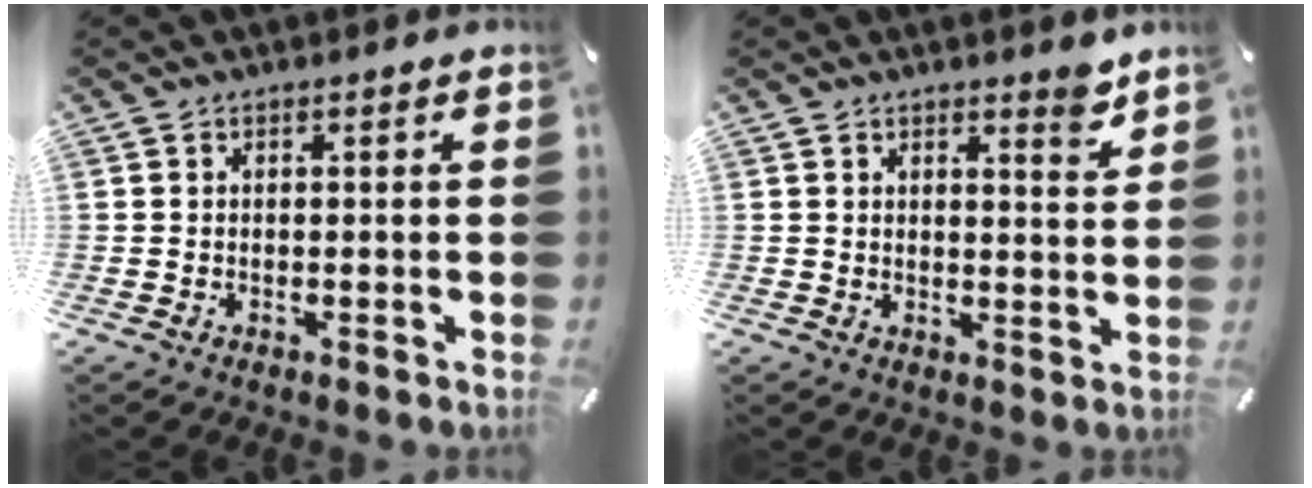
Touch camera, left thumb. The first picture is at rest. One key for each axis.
{"total": 4.1, "fx": 3.5, "fy": 1.1, "fz": 1.9, "tx": -0.013, "ty": -0.028, "tz": 0.056}